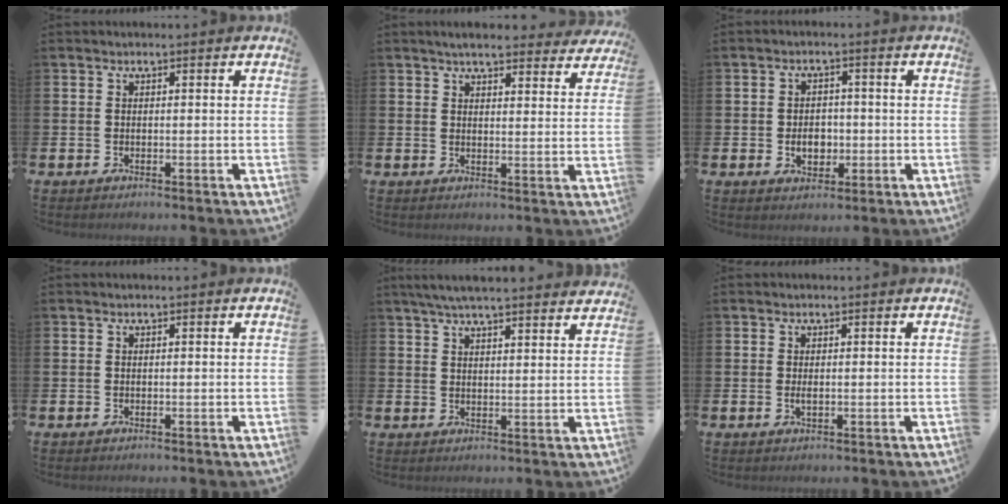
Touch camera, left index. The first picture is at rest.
{"total": 4.6, "force": [4.2, 0.9, 1.5], "torque": [-0.031, -0.017, 0.074]}
{"total": 3.6, "force": [-0.6, 2.7, 2.3], "torque": [-0.026, -0.004, -0.018]}
{"total": 0.0}
{"total": 5.4, "force": [5.1, 0.3, 1.7], "torque": [-0.045, -0.016, 0.093]}
{"total": 1.0, "force": [0.0, 0.3, 1.0], "torque": [-0.011, -0.002, -0.002]}